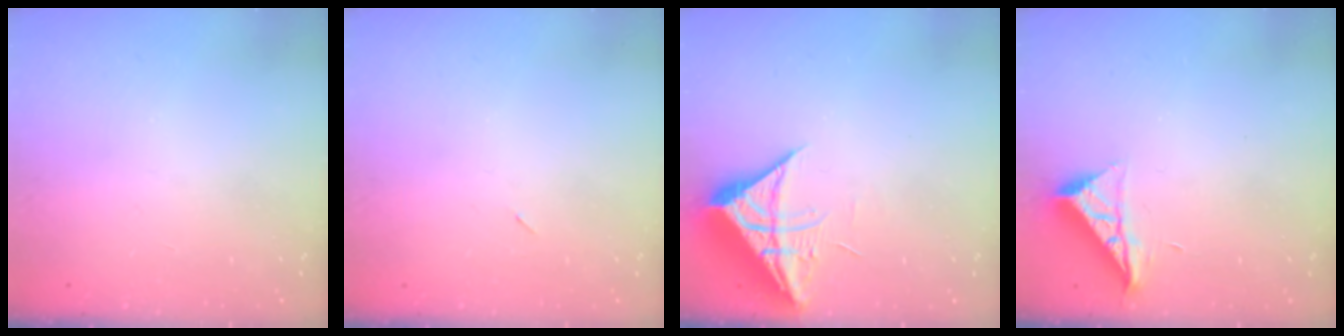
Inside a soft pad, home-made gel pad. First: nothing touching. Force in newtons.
{"total": 2.3, "press": 1.9, "slide": 1.2}
{"total": 9.4, "press": 9.3, "slide": 1.0}
{"total": 6.6, "press": 6.6, "slide": 0.3}